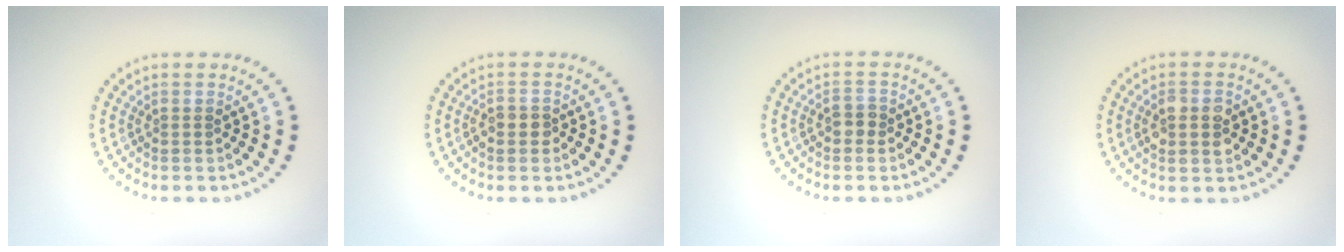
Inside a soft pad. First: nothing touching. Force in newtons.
{"total": 1.7, "press": 1.6, "slide": 0.5}
{"total": 1.4, "press": 1.3, "slide": 0.4}
{"total": 2.9, "press": 2.8, "slide": 0.3}